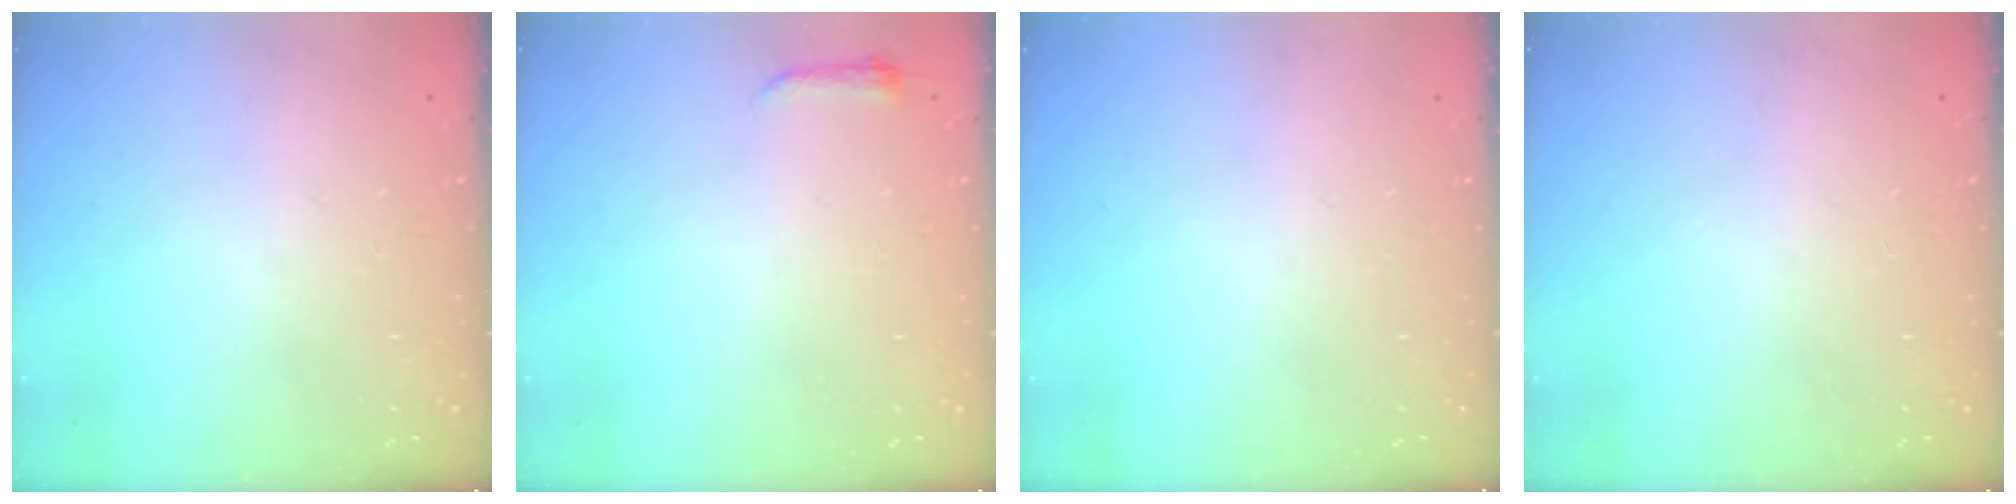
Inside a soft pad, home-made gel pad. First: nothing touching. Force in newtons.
{"total": 3.0, "press": 2.9, "slide": 0.6}
{"total": 0.0}
{"total": 0.0}